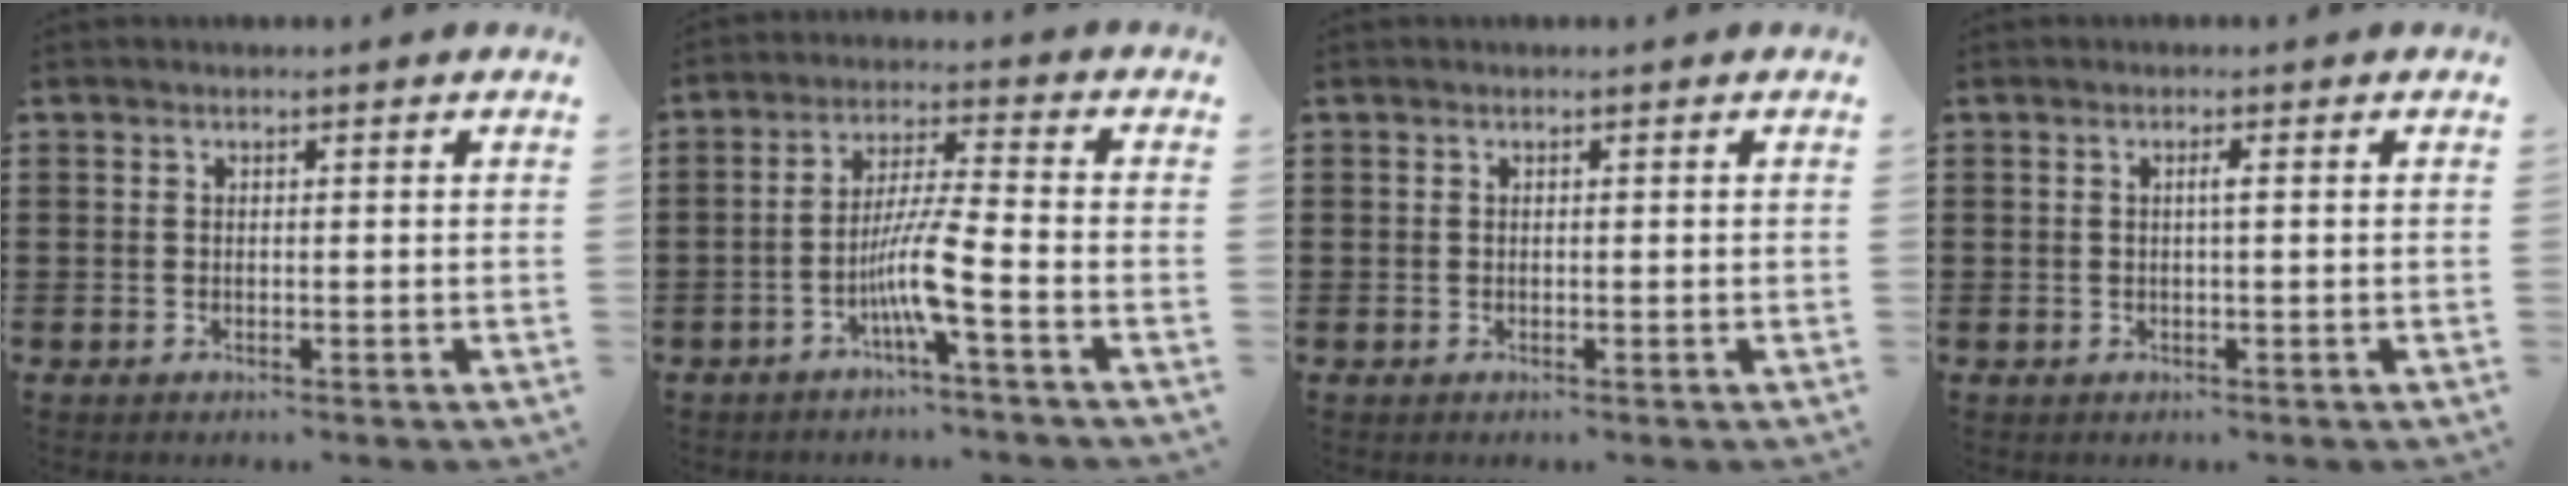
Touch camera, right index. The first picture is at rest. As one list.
[{"total": 7.6, "force": [-3.3, 0.2, 6.8], "torque": [-0.143, -0.009, -0.069]}, {"total": 0.0}, {"total": 1.1, "force": [0.0, -0.1, 1.0], "torque": [-0.020, -0.003, -0.001]}]